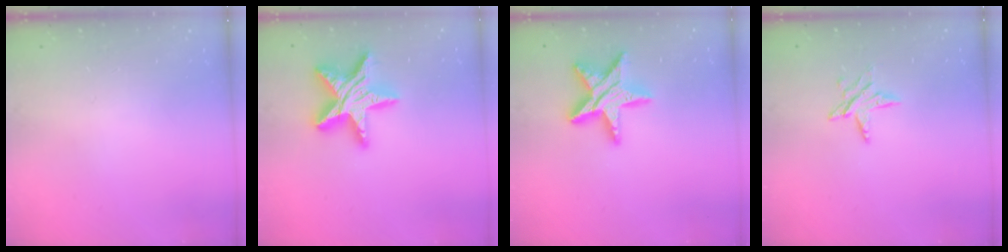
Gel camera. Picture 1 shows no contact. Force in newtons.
{"total": 18.7, "press": 18.6, "slide": 1.3}
{"total": 14.9, "press": 14.8, "slide": 1.0}
{"total": 6.7, "press": 6.6, "slide": 0.7}